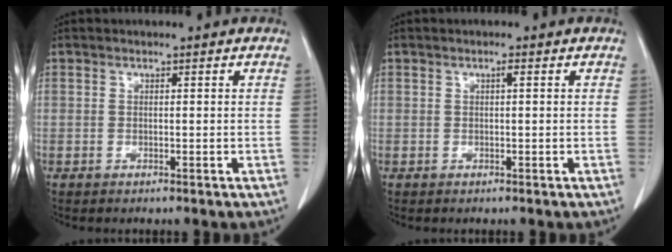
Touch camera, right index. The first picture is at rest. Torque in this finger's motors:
{"motor_torque": [0.13, -0.05, 0.03, 0.01]}